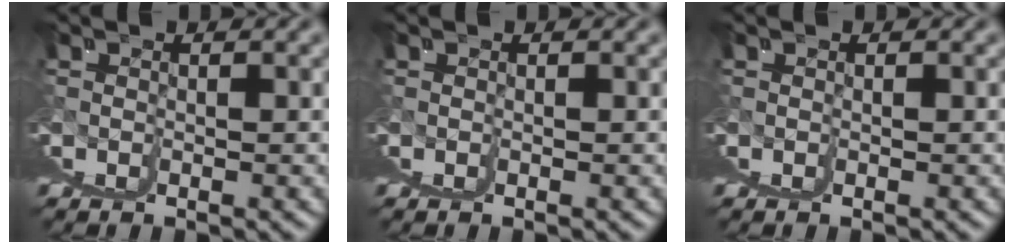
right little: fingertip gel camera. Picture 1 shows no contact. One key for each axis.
{"total": 0.0}
{"total": 0.0}